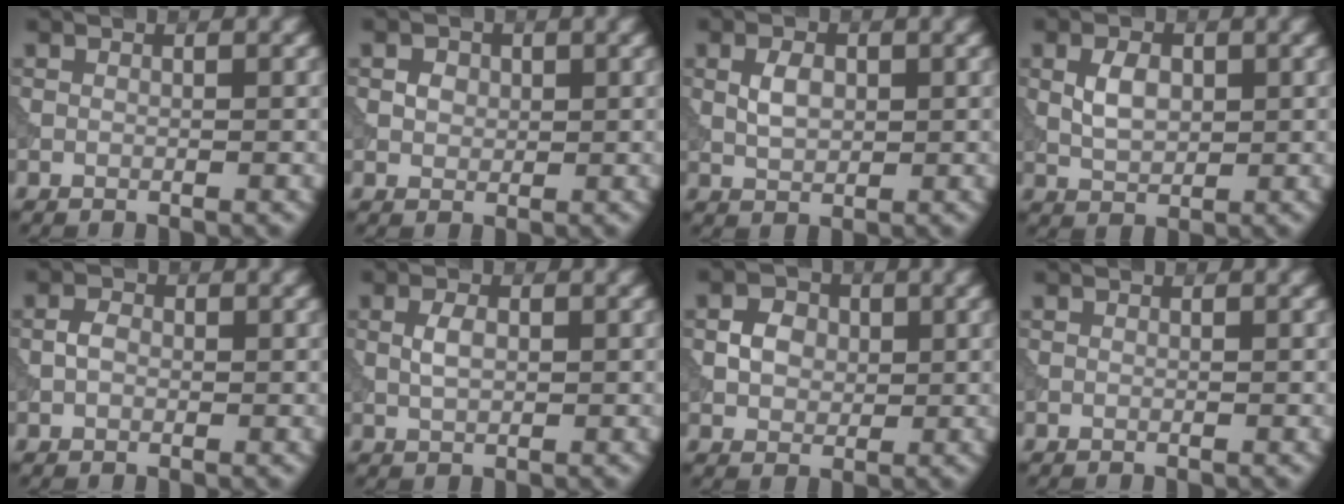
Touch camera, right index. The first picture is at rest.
{"total": 1.4, "force": [0.3, 1.2, 0.6], "torque": [-0.008, -0.001, 0.004]}
{"total": 2.5, "force": [0.4, 1.6, 1.9], "torque": [-0.040, 0.002, 0.008]}
{"total": 3.0, "force": [0.5, 1.9, 2.3], "torque": [-0.048, 0.002, 0.011]}
{"total": 1.6, "force": [-0.1, 1.2, 1.0], "torque": [-0.021, 0.005, -0.006]}
{"total": 2.0, "force": [0.3, 1.1, 1.6], "torque": [-0.037, 0.002, 0.005]}
{"total": 2.7, "force": [0.2, 2.2, 1.5], "torque": [-0.025, 0.002, 0.001]}
{"total": 0.0}